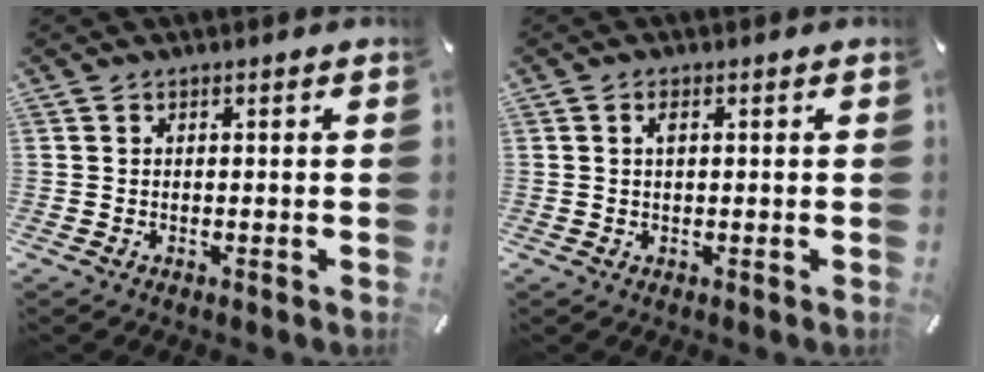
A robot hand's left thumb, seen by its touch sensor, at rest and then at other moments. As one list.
[{"total": 1.6, "force": [0.4, 0.7, 1.4], "torque": [-0.029, 0.004, 0.006]}]